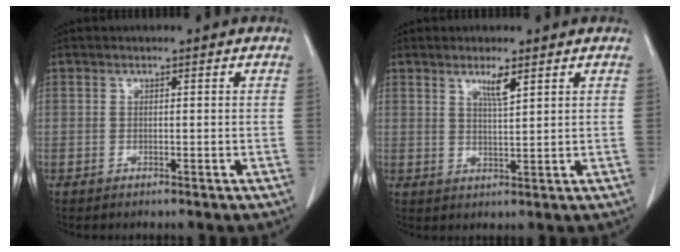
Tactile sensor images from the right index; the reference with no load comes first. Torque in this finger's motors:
{"motor_torque": [0.14, 0.14, 0.02, 0.02]}